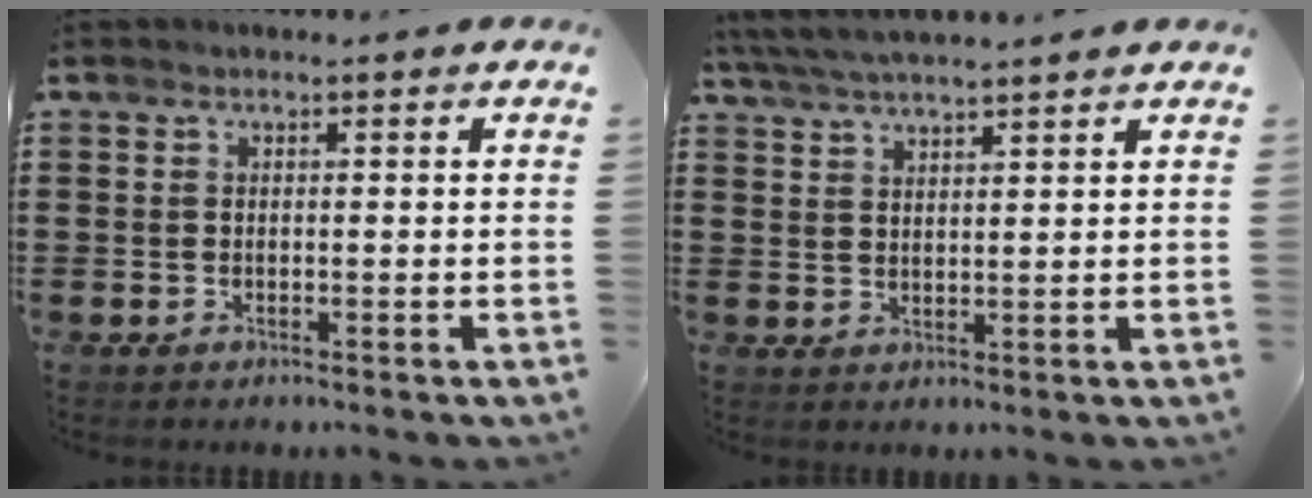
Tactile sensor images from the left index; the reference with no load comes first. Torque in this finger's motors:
{"motor_torque": [-0.32, 0.26, 0.81, 0.21]}